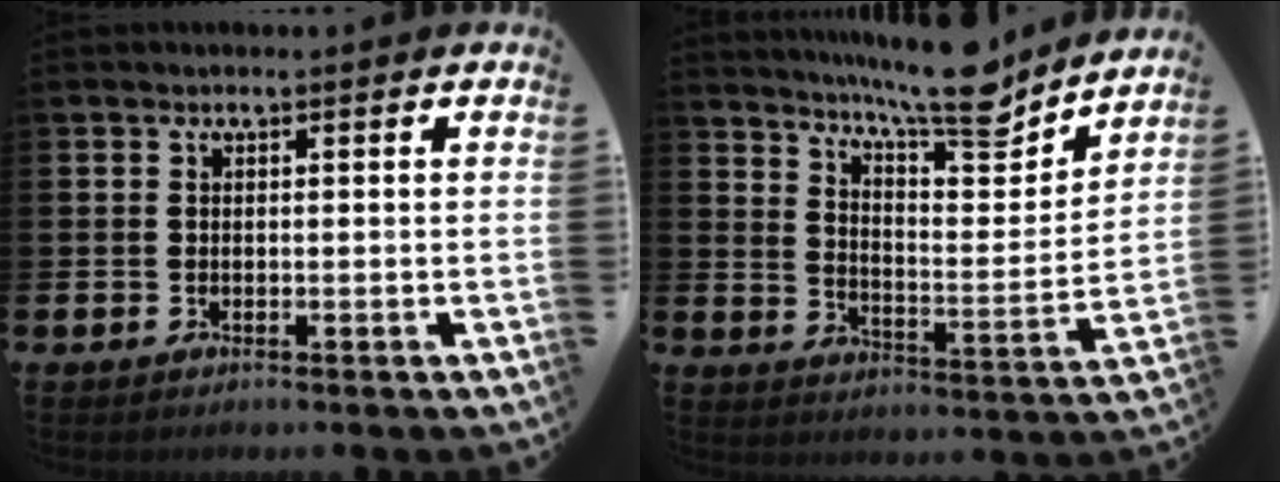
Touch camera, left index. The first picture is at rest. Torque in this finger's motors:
{"motor_torque": [0.57, -1.40, 1.05, 0.21]}